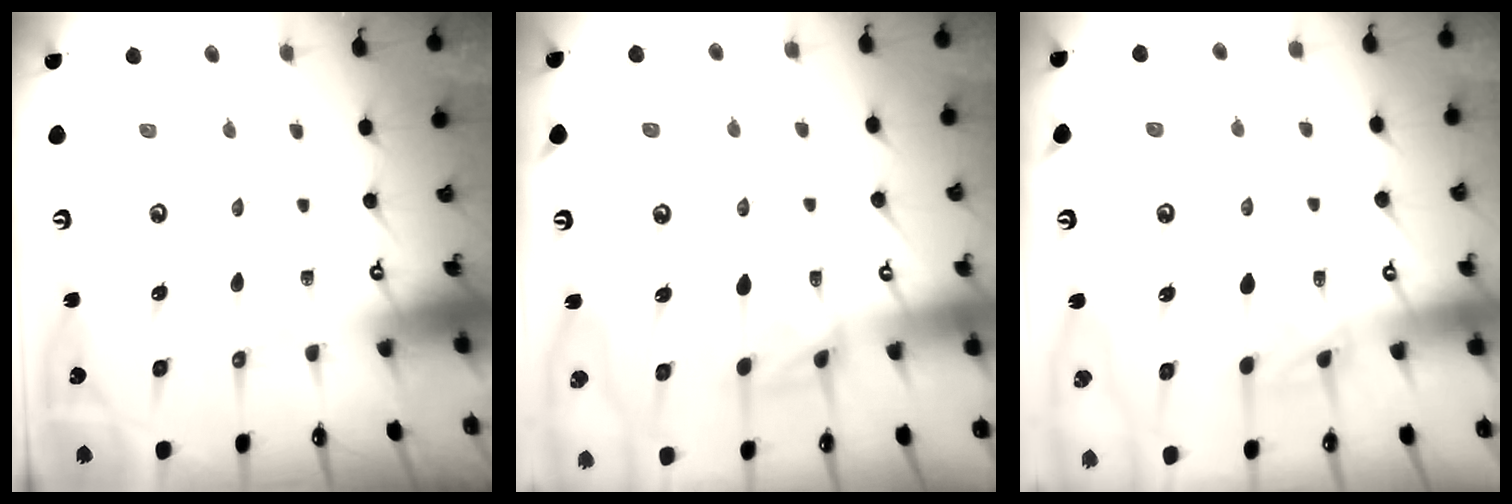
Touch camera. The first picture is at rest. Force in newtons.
{"total": 3.5, "press": 3.3, "slide": 1.2}
{"total": 2.8, "press": 2.5, "slide": 1.3}